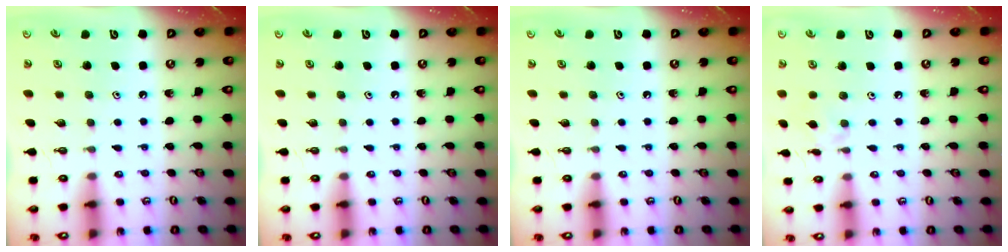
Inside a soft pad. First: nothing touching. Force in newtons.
{"total": 0.0}
{"total": 0.0}
{"total": 2.4, "press": 2.3, "slide": 0.5}